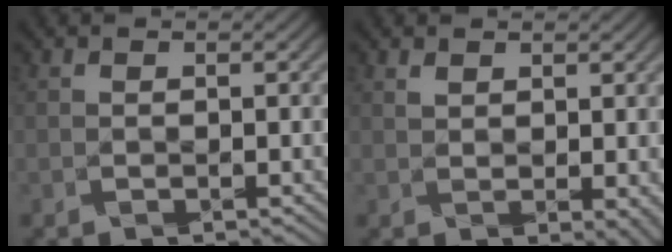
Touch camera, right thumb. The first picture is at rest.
{"total": 2.7, "force": [1.0, 1.4, 2.1], "torque": [-0.038, 0.000, 0.020]}